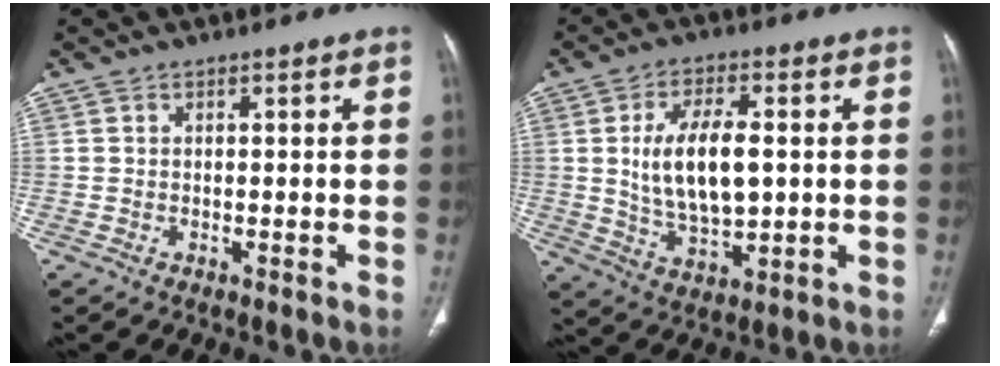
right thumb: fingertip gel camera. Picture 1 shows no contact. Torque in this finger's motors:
{"motor_torque": [0.16, 0.28, 0.64, -0.21, 0.14]}